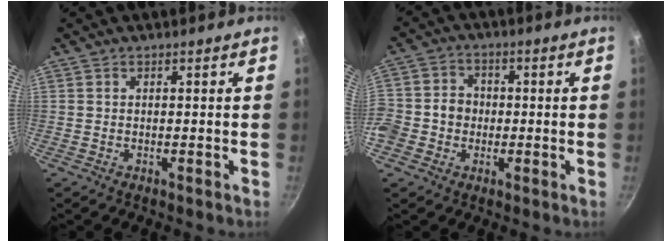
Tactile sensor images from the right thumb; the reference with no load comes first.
{"total": 10.1, "force": [-1.6, 8.8, 4.7], "torque": [-0.086, 0.031, -0.029]}